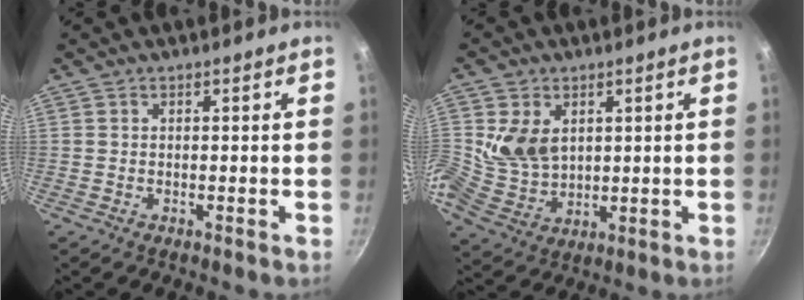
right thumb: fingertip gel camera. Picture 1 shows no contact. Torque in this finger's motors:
{"motor_torque": [0.75, 0.75, 1.49, -0.11, 0.46]}